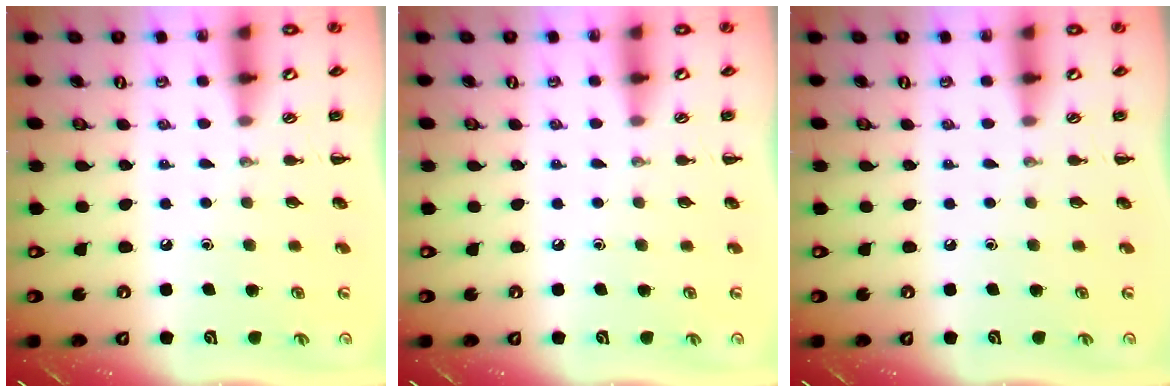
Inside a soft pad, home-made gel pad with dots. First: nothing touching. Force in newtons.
{"total": 0.0}
{"total": 0.0}